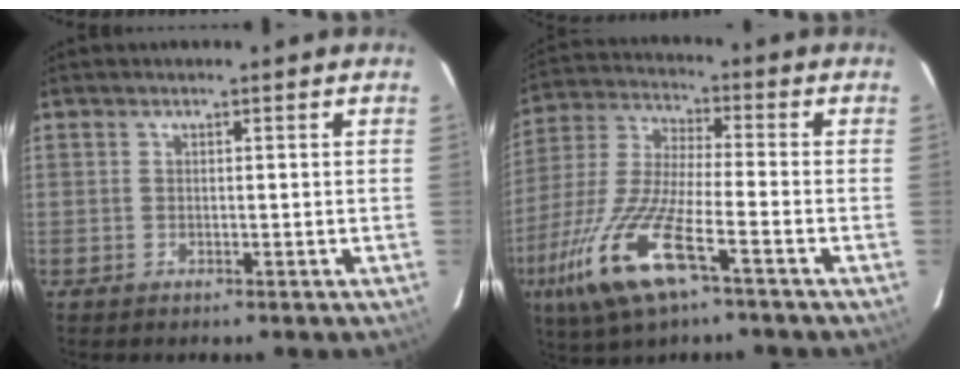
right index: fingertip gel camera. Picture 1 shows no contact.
{"total": 18.1, "force": [-9.1, 4.3, 15.1], "torque": [-0.329, -0.037, -0.180]}